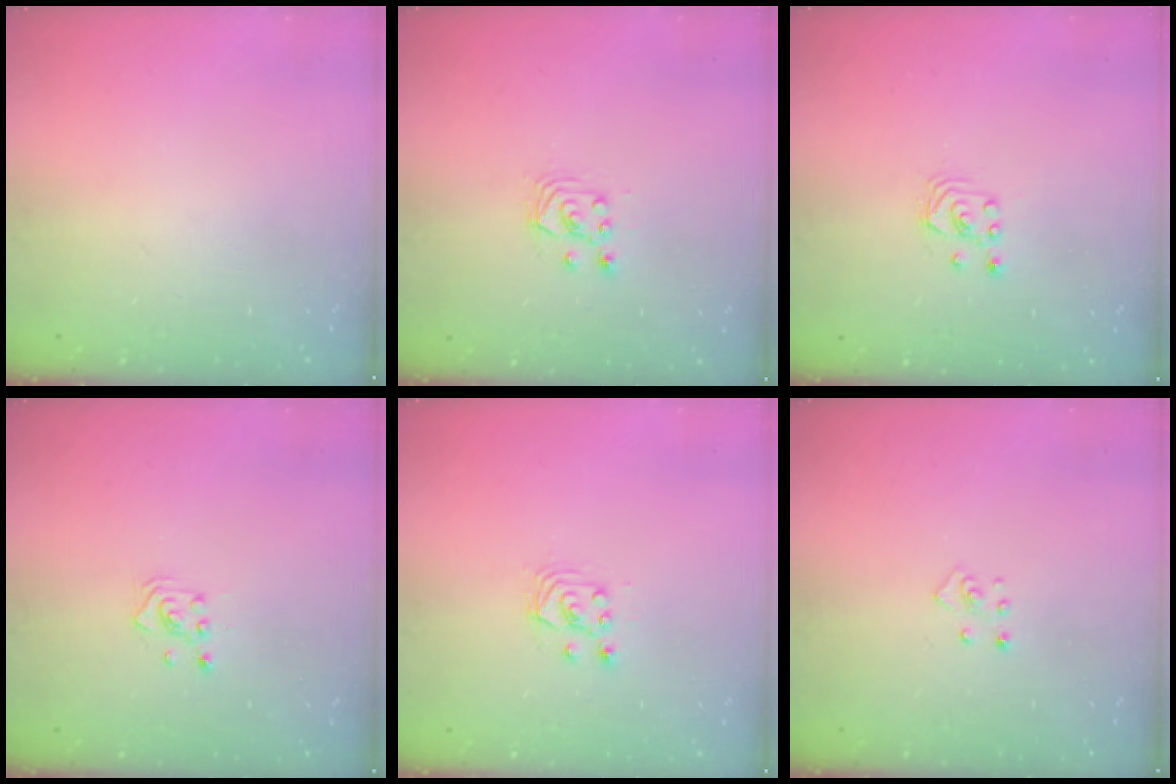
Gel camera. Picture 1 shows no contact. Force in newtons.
{"total": 2.9, "press": 2.9, "slide": 0.2}
{"total": 1.8, "press": 1.8, "slide": 0.2}
{"total": 2.8, "press": 2.8, "slide": 0.3}
{"total": 2.9, "press": 2.9, "slide": 0.2}
{"total": 2.8, "press": 2.8, "slide": 0.3}